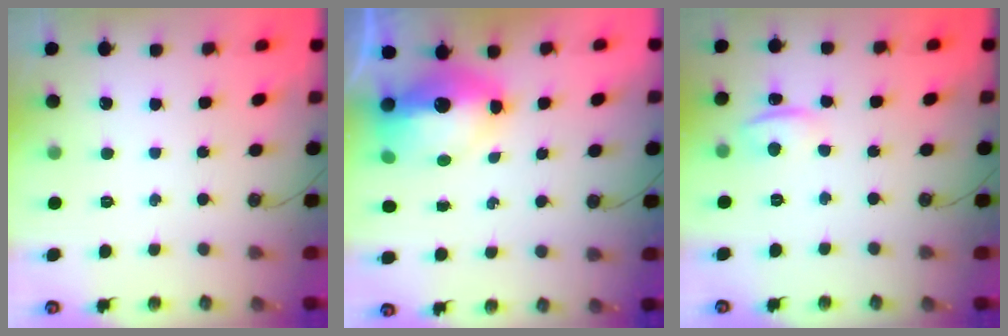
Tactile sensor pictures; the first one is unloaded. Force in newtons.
{"total": 11.8, "press": 11.7, "slide": 1.3}
{"total": 1.5, "press": 1.3, "slide": 0.7}